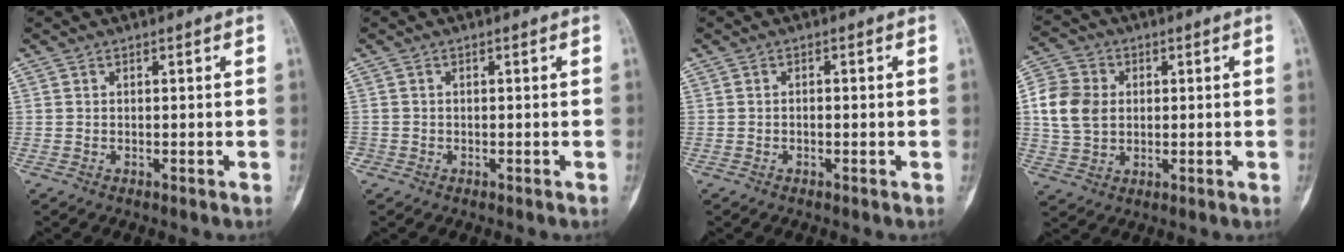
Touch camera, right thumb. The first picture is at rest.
{"total": 0.9, "force": [-0.4, 0.8, 0.0], "torque": [0.003, 0.005, -0.010]}
{"total": 0.7, "force": [-0.2, 0.3, 0.6], "torque": [-0.007, 0.004, -0.005]}
{"total": 10.2, "force": [1.1, 8.3, 5.9], "torque": [-0.098, 0.007, 0.018]}